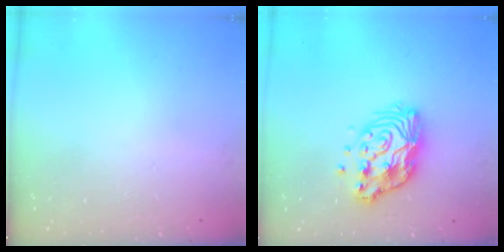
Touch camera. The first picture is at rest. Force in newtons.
{"total": 13.5, "press": 13.4, "slide": 1.2}